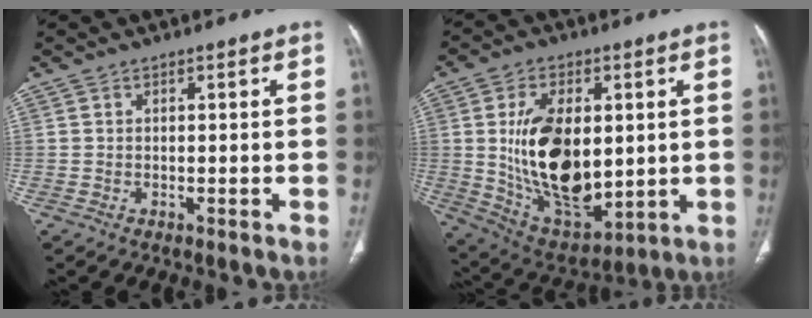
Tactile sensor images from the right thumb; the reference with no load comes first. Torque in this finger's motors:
{"motor_torque": [2.39, 2.62, 1.60, -0.57, 0.24]}